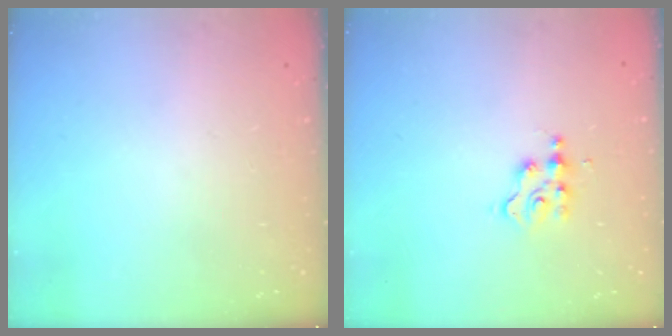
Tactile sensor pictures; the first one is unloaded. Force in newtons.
{"total": 2.9, "press": 2.9, "slide": 0.4}